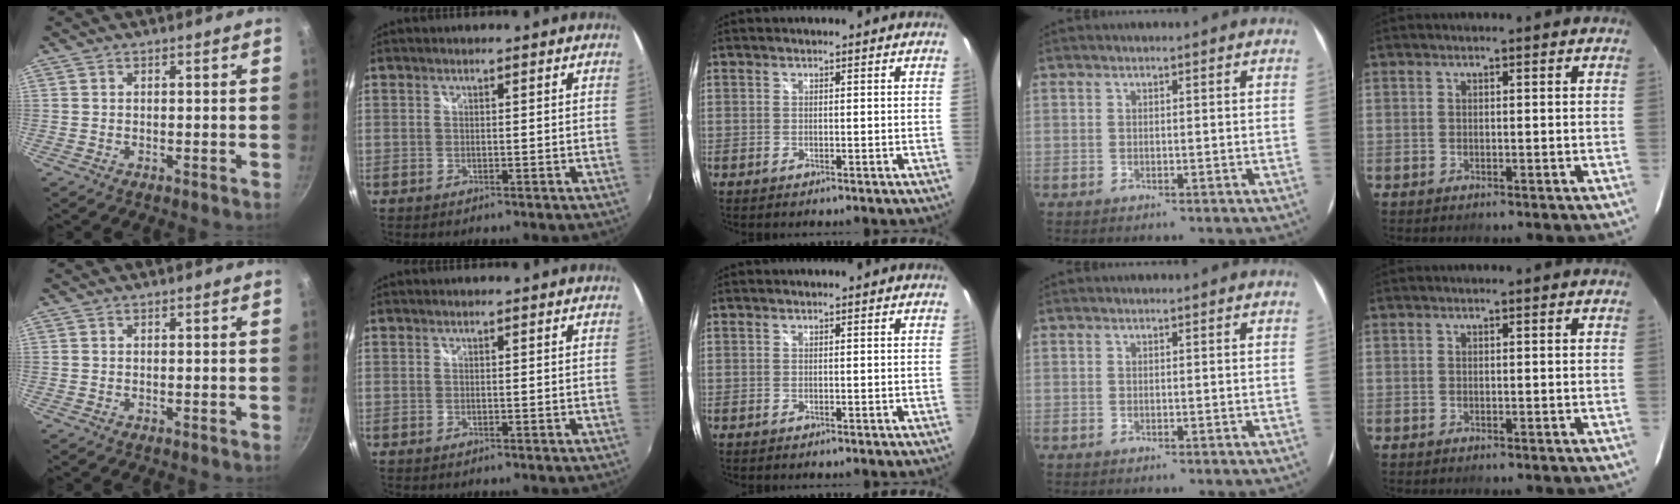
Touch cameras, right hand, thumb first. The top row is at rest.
{}